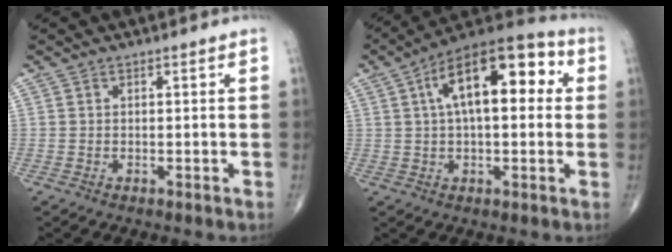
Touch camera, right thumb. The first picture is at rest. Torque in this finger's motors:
{"motor_torque": [0.80, 3.65, 1.49, 0.28, 0.48]}